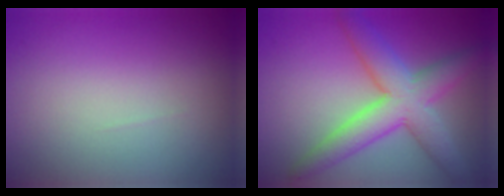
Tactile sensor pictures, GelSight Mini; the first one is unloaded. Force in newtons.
{"total": 6.6, "press": 6.6, "slide": 0.3}